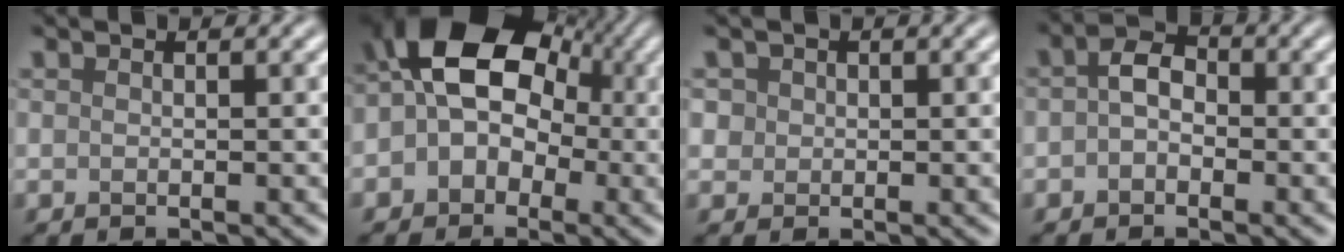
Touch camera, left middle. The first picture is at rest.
{"total": 11.9, "force": [1.2, 8.8, 7.9], "torque": [-0.088, 0.040, -0.023]}
{"total": 1.6, "force": [0.5, 1.5, 0.5], "torque": [-0.014, 0.001, 0.015]}
{"total": 2.5, "force": [-0.4, 1.7, 1.7], "torque": [-0.032, 0.004, -0.017]}